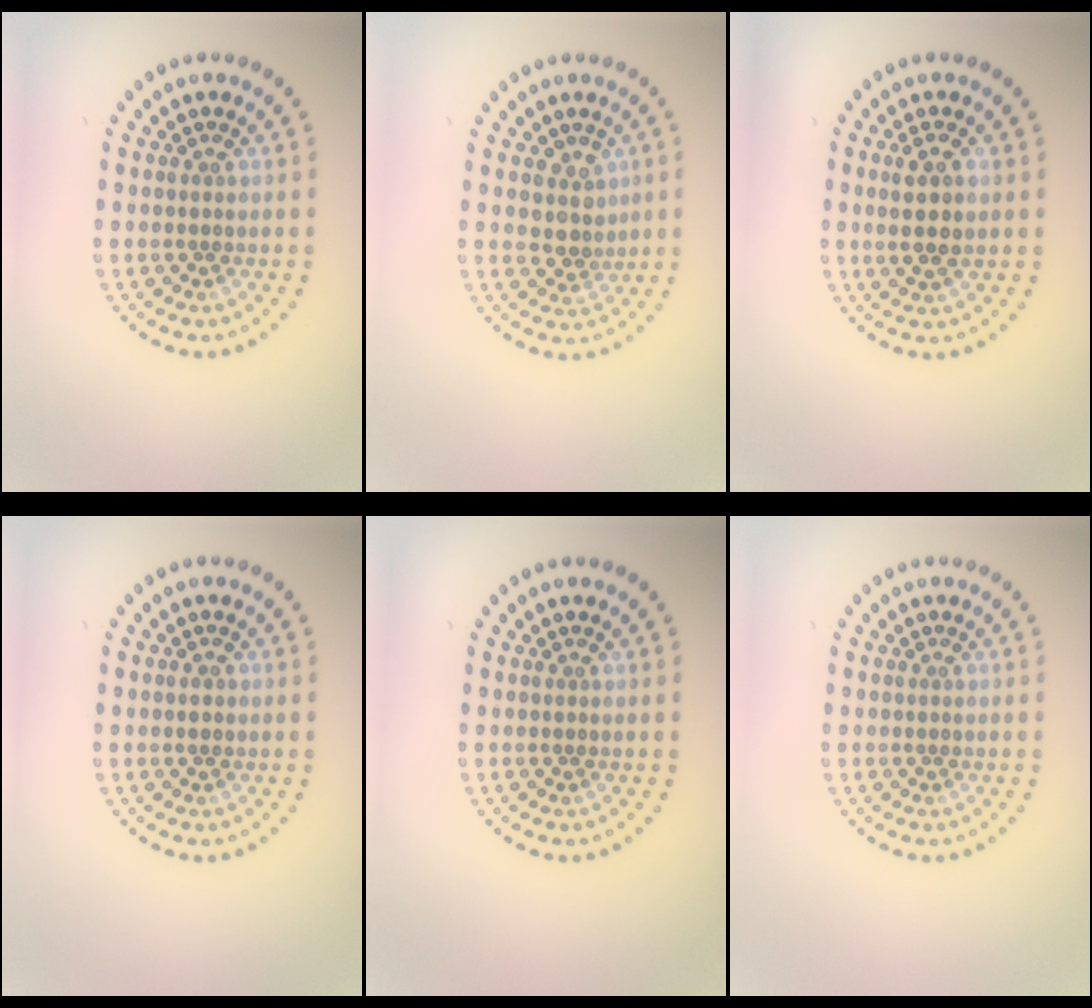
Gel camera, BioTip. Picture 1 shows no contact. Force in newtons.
{"total": 2.5, "press": 2.1, "slide": 1.3}
{"total": 2.7, "press": 2.6, "slide": 0.8}
{"total": 1.0, "press": 1.0, "slide": 0.1}
{"total": 0.0}
{"total": 0.0}